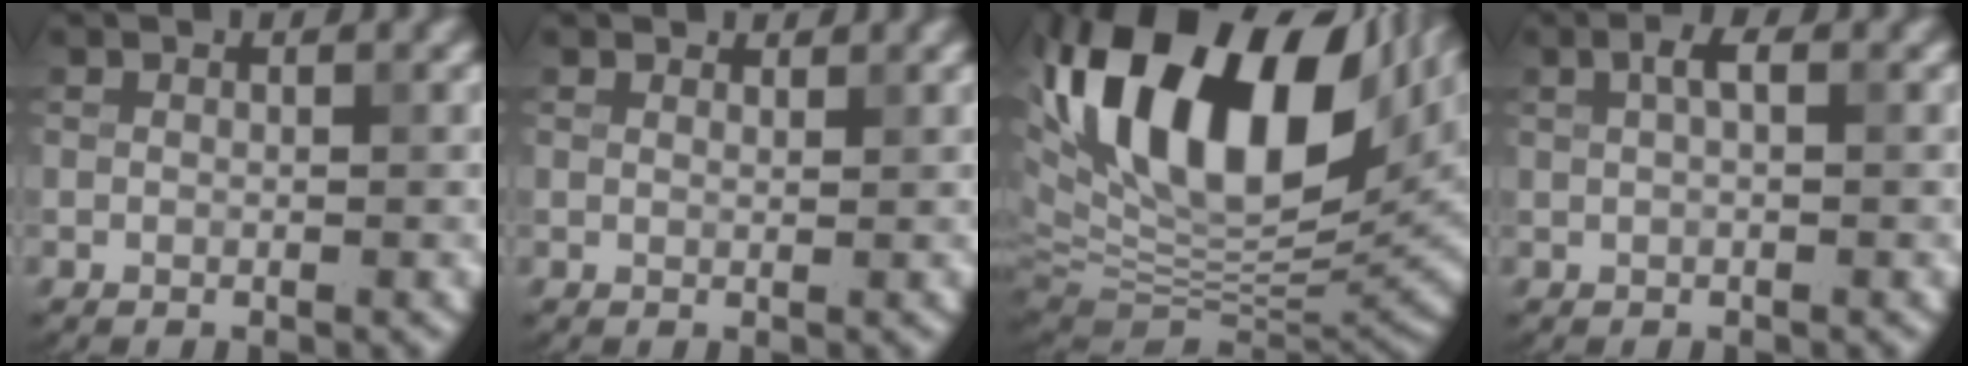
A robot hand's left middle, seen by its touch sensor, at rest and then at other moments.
{"total": 1.2, "force": [1.1, 0.4, 0.2], "torque": [-0.006, -0.002, 0.014]}
{"total": 20.1, "force": [7.7, 10.2, 15.5], "torque": [-0.289, 0.043, 0.135]}
{"total": 1.5, "force": [0.5, 0.4, 1.4], "torque": [-0.027, 0.005, 0.008]}